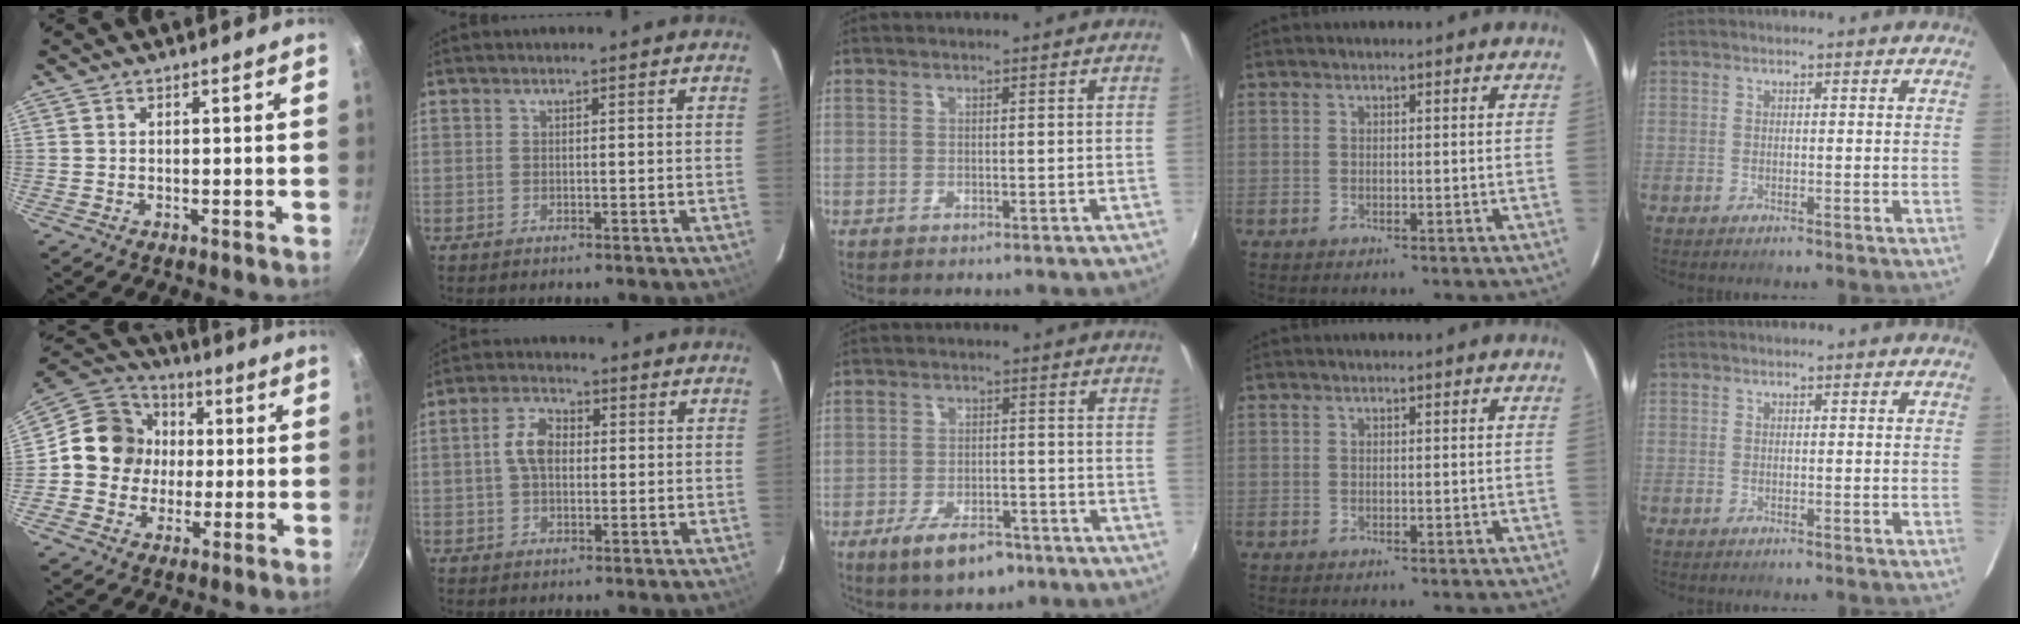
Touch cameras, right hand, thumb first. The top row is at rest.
{"thumb": {"total": 13.2, "force": [0.3, 12.1, 5.3], "torque": [-0.056, 0.026, -0.015]}, "index": {"total": 5.4, "force": [0.3, 3.5, 4.1], "torque": [-0.083, 0.016, 0.006]}, "middle": {"total": 8.9, "force": [-5.8, 3.9, 5.6], "torque": [-0.121, -0.009, -0.090]}}